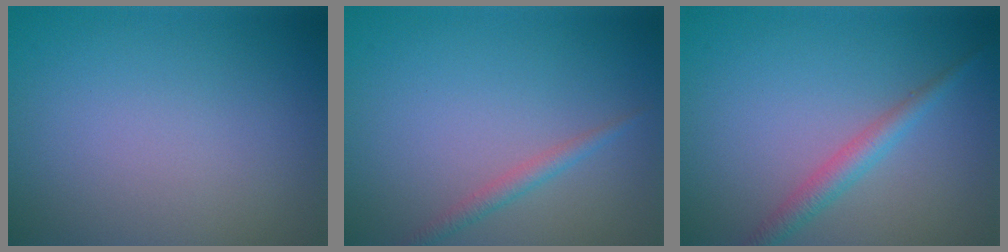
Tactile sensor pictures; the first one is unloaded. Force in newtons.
{"total": 1.4, "press": 1.4, "slide": 0.0}
{"total": 2.3, "press": 2.3, "slide": 0.1}